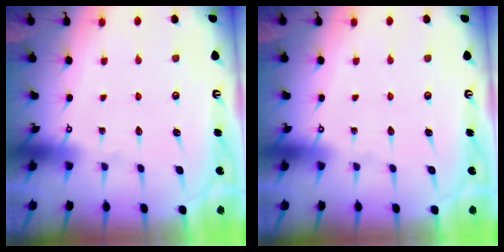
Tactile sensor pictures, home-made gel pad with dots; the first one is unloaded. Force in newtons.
{"total": 0.0}